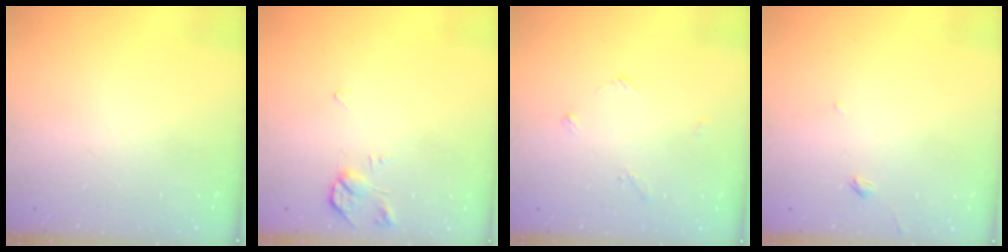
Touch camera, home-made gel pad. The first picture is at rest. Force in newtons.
{"total": 4.8, "press": 4.8, "slide": 0.7}
{"total": 2.8, "press": 2.8, "slide": 0.4}
{"total": 2.0, "press": 1.9, "slide": 0.5}